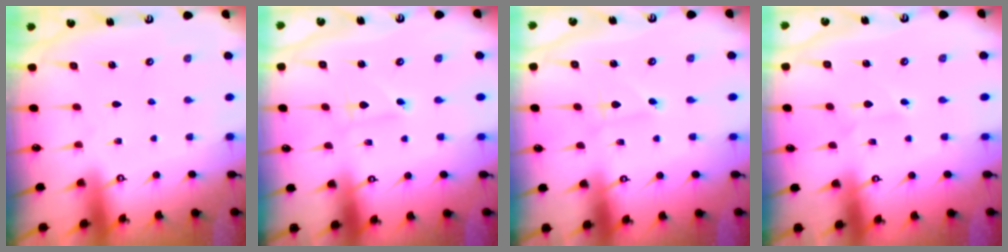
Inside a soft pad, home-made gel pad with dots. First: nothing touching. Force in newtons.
{"total": 1.0, "press": 1.0, "slide": 0.1}
{"total": 1.7, "press": 1.7, "slide": 0.2}
{"total": 1.9, "press": 1.9, "slide": 0.1}